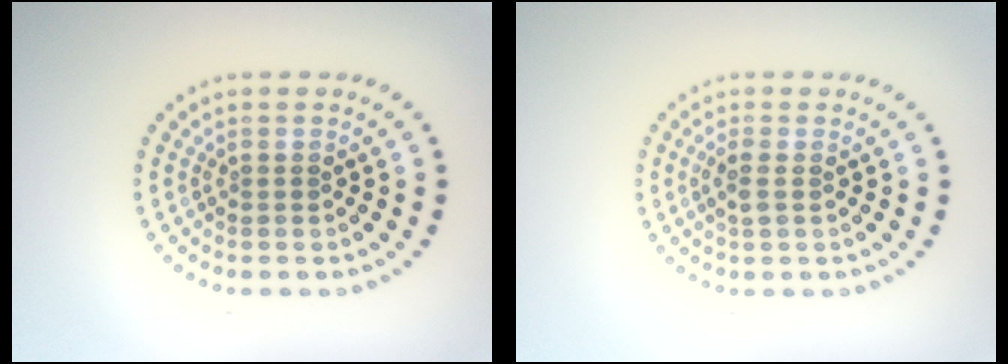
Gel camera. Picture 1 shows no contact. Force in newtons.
{"total": 1.4, "press": 1.3, "slide": 0.3}